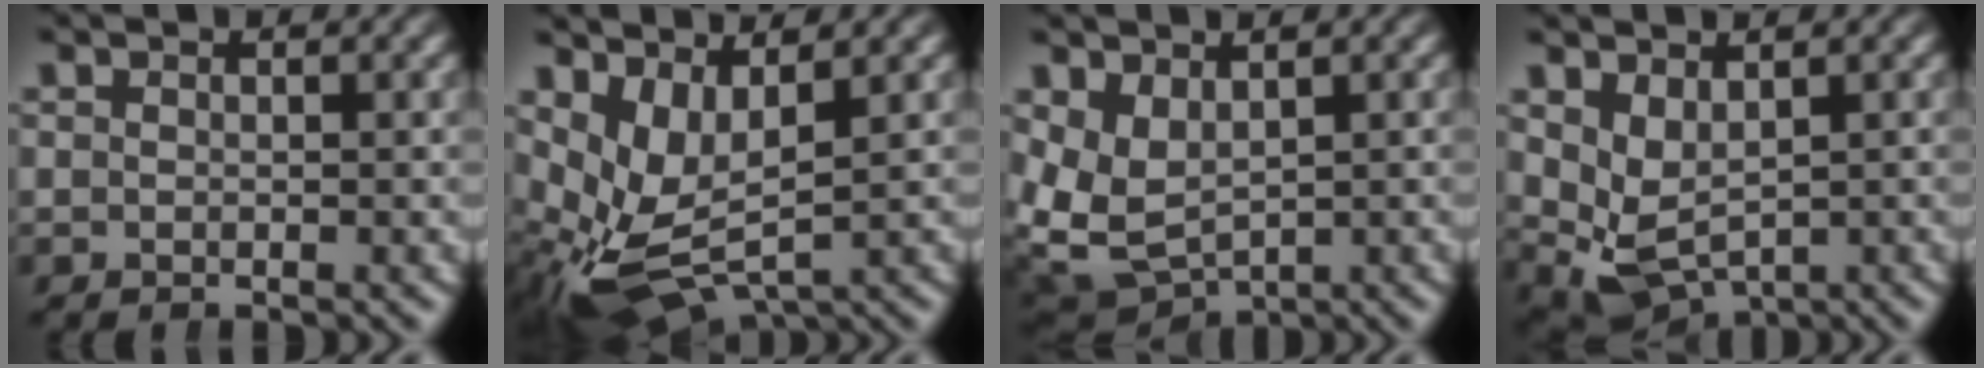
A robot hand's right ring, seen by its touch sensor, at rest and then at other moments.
{"total": 7.7, "force": [-1.0, 5.6, 5.3], "torque": [-0.140, -0.047, 0.000]}
{"total": 8.9, "force": [-0.7, 7.8, 4.3], "torque": [-0.145, -0.055, 0.009]}
{"total": 5.8, "force": [-0.4, 4.6, 3.5], "torque": [-0.097, -0.044, 0.017]}